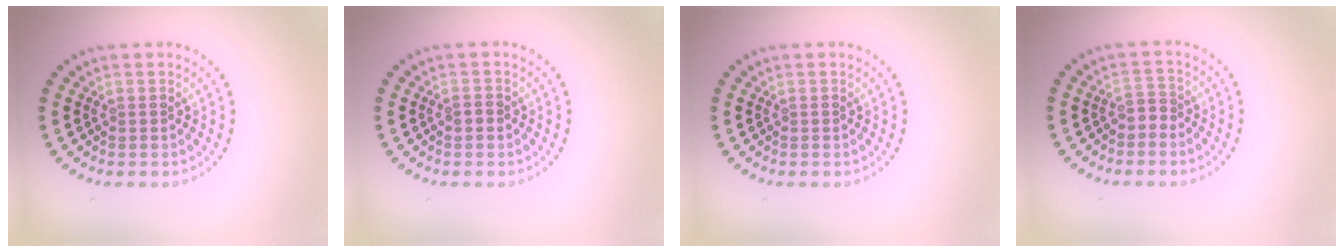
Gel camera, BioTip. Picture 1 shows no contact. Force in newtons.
{"total": 0.9, "press": 0.9, "slide": 0.2}
{"total": 0.0}
{"total": 1.1, "press": 0.8, "slide": 0.8}